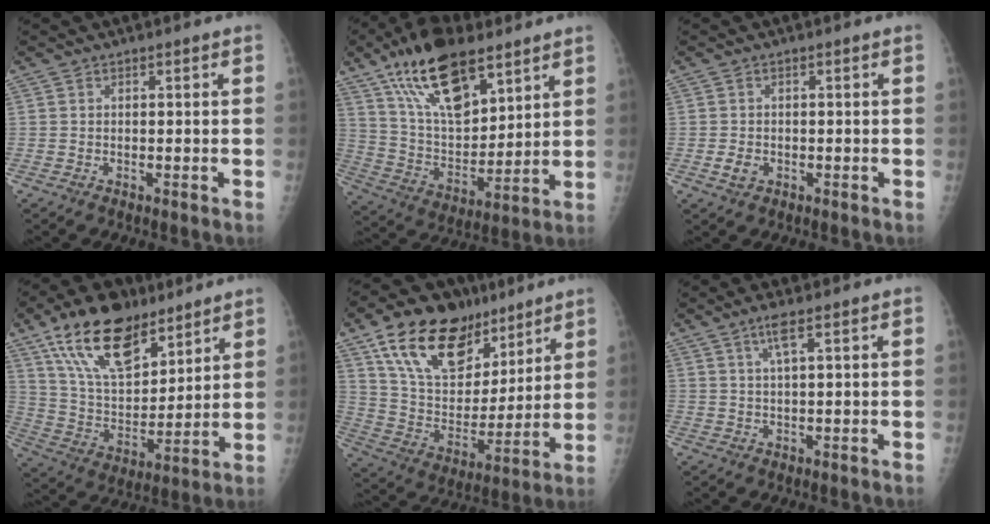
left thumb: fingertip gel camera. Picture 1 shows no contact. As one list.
[{"total": 20.1, "force": [12.5, 9.2, 12.8], "torque": [-0.190, -0.054, 0.233]}, {"total": 2.2, "force": [-0.6, 1.7, 1.3], "torque": [-0.020, 0.001, -0.008]}, {"total": 20.1, "force": [12.9, 9.8, 11.9], "torque": [-0.172, -0.048, 0.241]}, {"total": 22.7, "force": [13.8, 13.1, 12.4], "torque": [-0.175, -0.039, 0.247]}, {"total": 3.3, "force": [1.7, 0.3, 2.8], "torque": [-0.065, -0.002, 0.038]}]